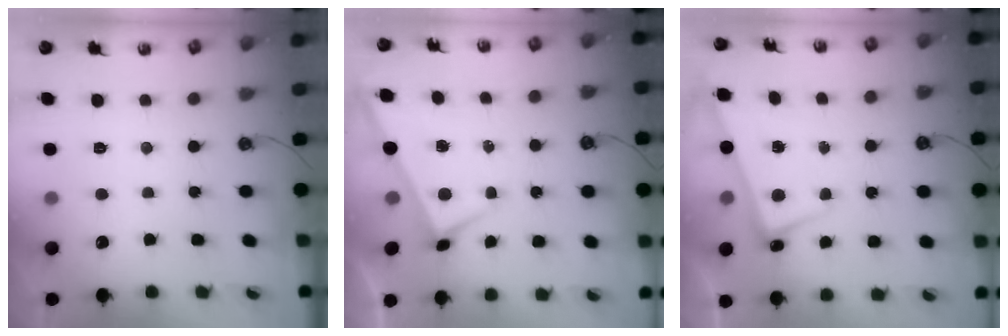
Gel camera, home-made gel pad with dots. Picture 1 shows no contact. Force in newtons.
{"total": 1.7, "press": 1.7, "slide": 0.1}
{"total": 2.7, "press": 2.6, "slide": 0.8}